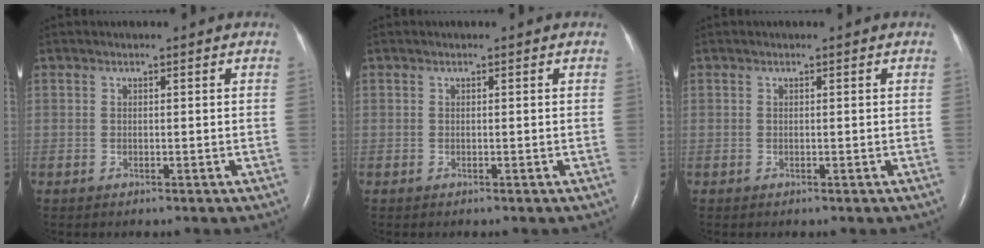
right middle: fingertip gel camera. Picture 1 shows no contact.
{"total": 0.0}
{"total": 0.0}